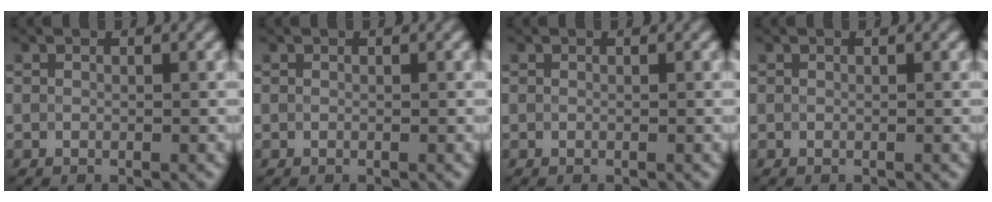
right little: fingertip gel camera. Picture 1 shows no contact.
{"total": 0.0}
{"total": 0.0}
{"total": 0.0}